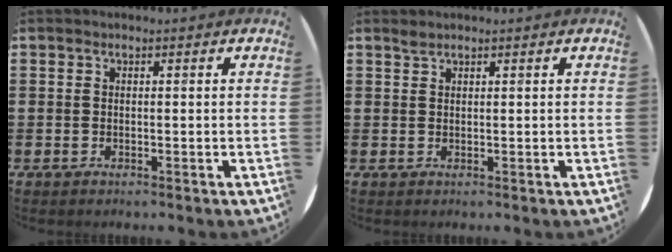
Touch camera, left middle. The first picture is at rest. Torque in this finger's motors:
{"motor_torque": [0.23, -0.17, -0.02, 0.00]}